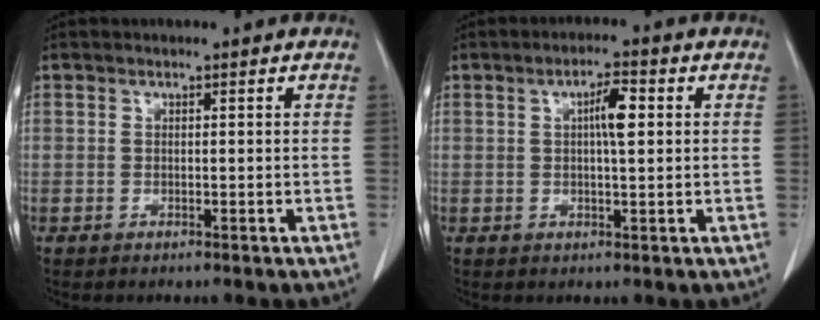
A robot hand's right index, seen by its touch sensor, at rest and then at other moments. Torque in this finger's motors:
{"motor_torque": [0.37, 0.33, 0.14, 0.06]}